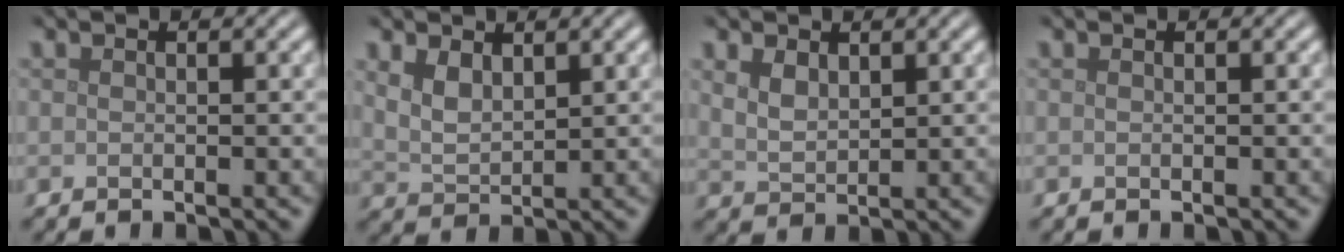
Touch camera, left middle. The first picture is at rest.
{"total": 2.6, "force": [1.4, 1.3, 1.8], "torque": [-0.042, -0.004, 0.034]}
{"total": 2.2, "force": [1.3, 1.2, 1.4], "torque": [-0.033, -0.004, 0.032]}
{"total": 0.0}